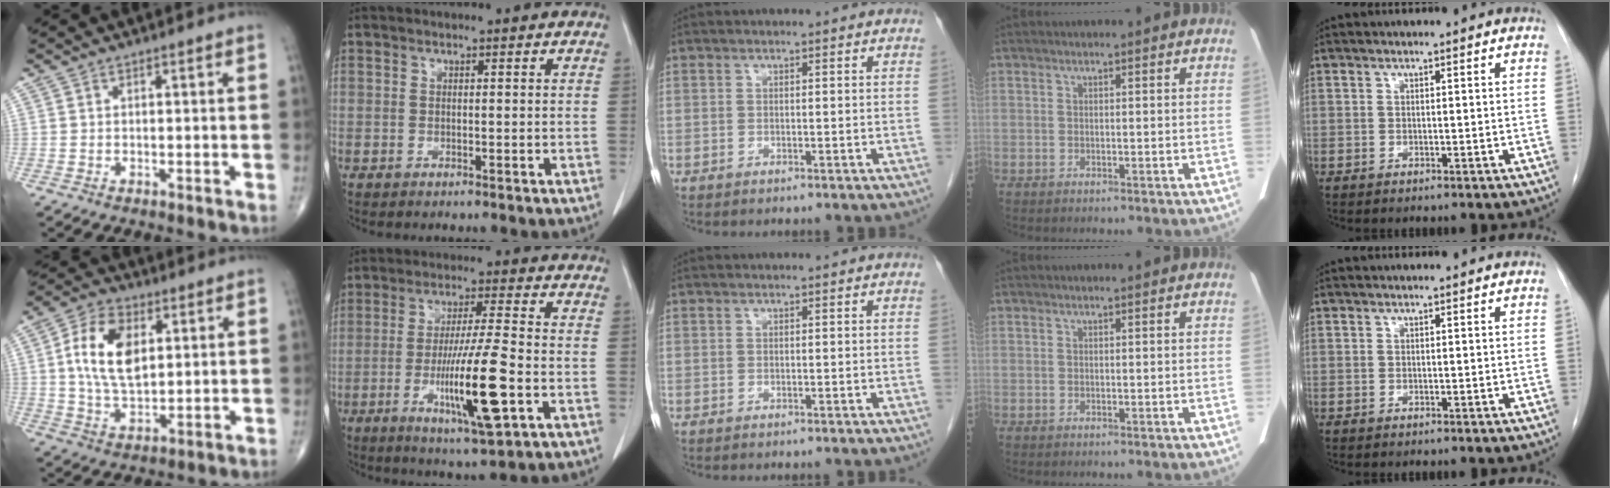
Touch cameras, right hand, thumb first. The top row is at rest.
{"thumb": {"total": 12.4, "force": [2.7, 7.1, 9.8], "torque": [-0.171, -0.003, 0.048]}, "index": {"total": 13.1, "force": [-3.9, 0.4, 12.5], "torque": [-0.229, -0.021, -0.068]}}